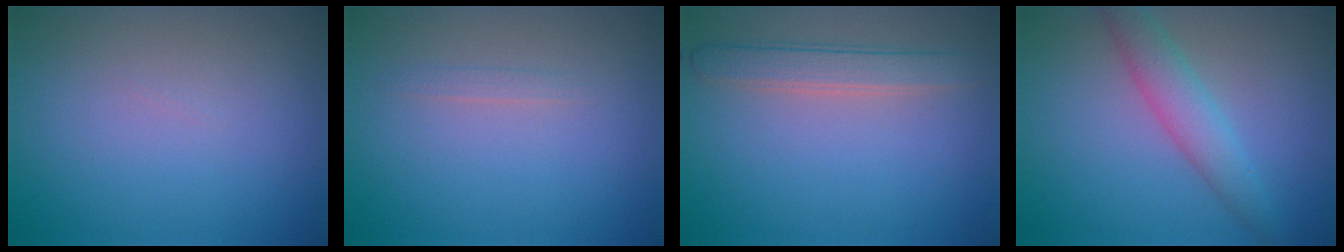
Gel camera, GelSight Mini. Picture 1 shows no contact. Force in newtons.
{"total": 0.7, "press": 0.7, "slide": 0.1}
{"total": 2.6, "press": 2.6, "slide": 0.1}
{"total": 3.4, "press": 3.4, "slide": 0.1}